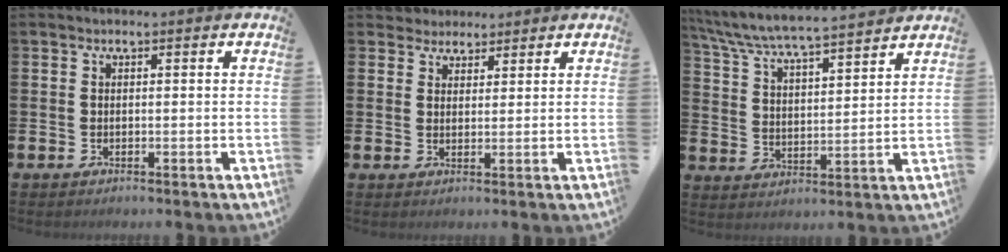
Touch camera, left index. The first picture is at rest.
{"total": 3.2, "force": [2.9, 1.5, -0.4], "torque": [0.004, -0.011, 0.051]}
{"total": 6.9, "force": [6.6, 0.1, 1.8], "torque": [-0.066, -0.047, 0.116]}